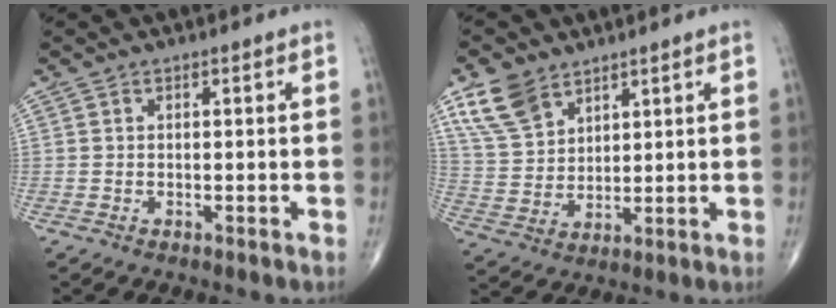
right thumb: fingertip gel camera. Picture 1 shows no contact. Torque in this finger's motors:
{"motor_torque": [-0.92, 1.08, 0.70, 0.61, 0.04]}